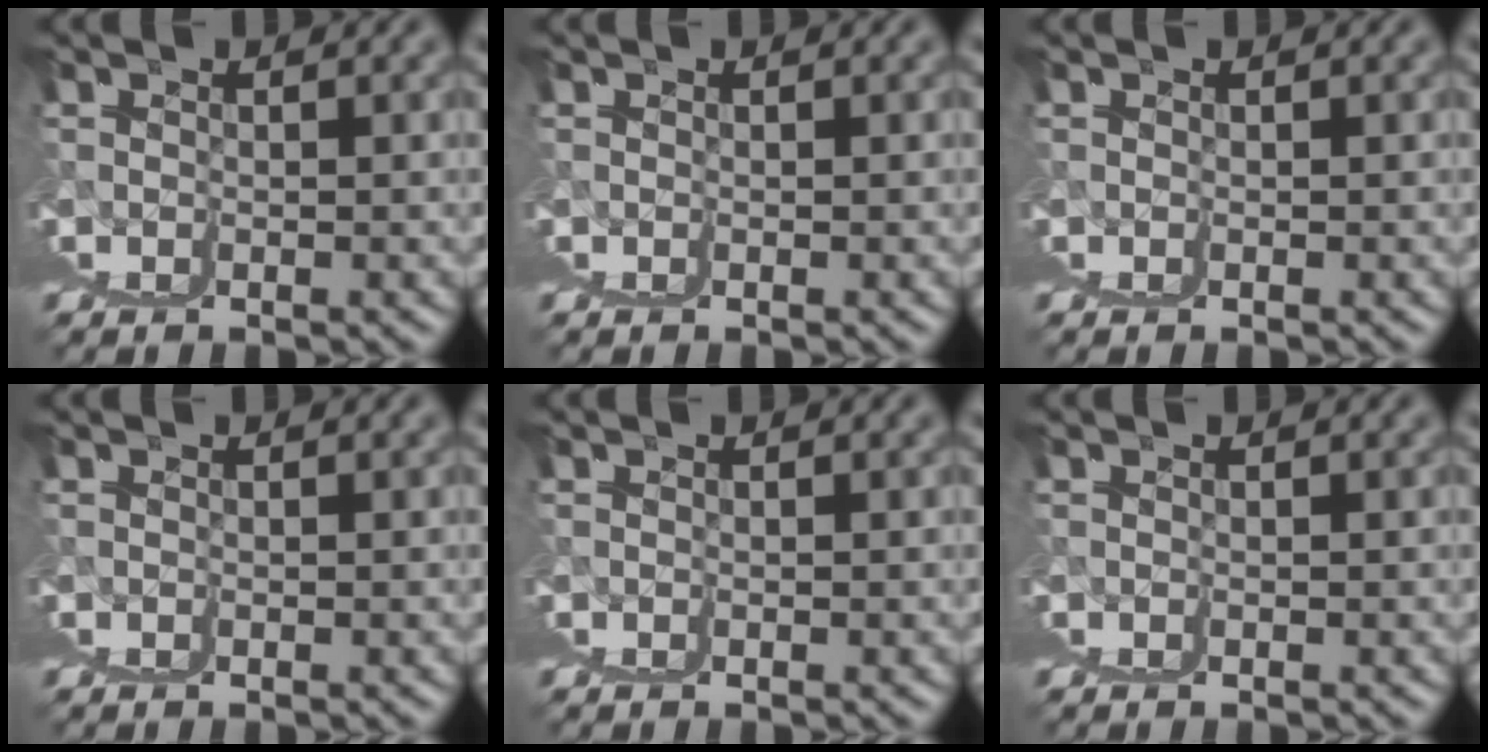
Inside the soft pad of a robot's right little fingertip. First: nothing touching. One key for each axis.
{"total": 0.0}
{"total": 0.0}
{"total": 0.0}
{"total": 0.0}
{"total": 0.0}